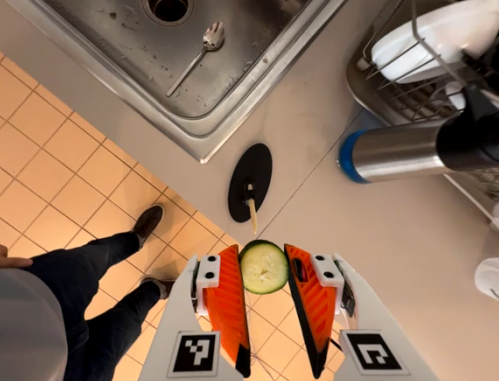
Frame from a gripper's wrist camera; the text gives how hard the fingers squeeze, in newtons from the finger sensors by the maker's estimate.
{"total": 7.4, "left": 6.9, "right": 7.9}